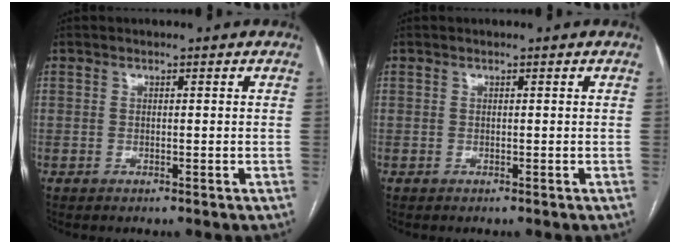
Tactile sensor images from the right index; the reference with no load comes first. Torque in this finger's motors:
{"motor_torque": [0.01, -0.01, 0.00, 0.00]}